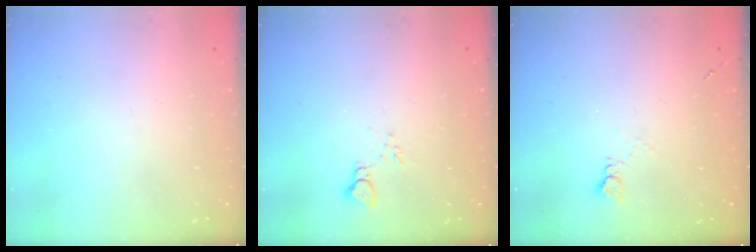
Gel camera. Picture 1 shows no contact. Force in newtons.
{"total": 4.7, "press": 4.6, "slide": 0.7}
{"total": 3.8, "press": 3.7, "slide": 0.5}